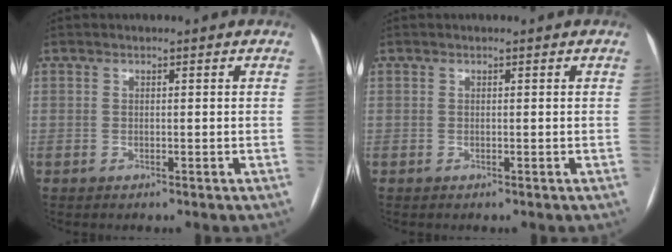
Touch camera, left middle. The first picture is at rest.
{"total": 0.0}